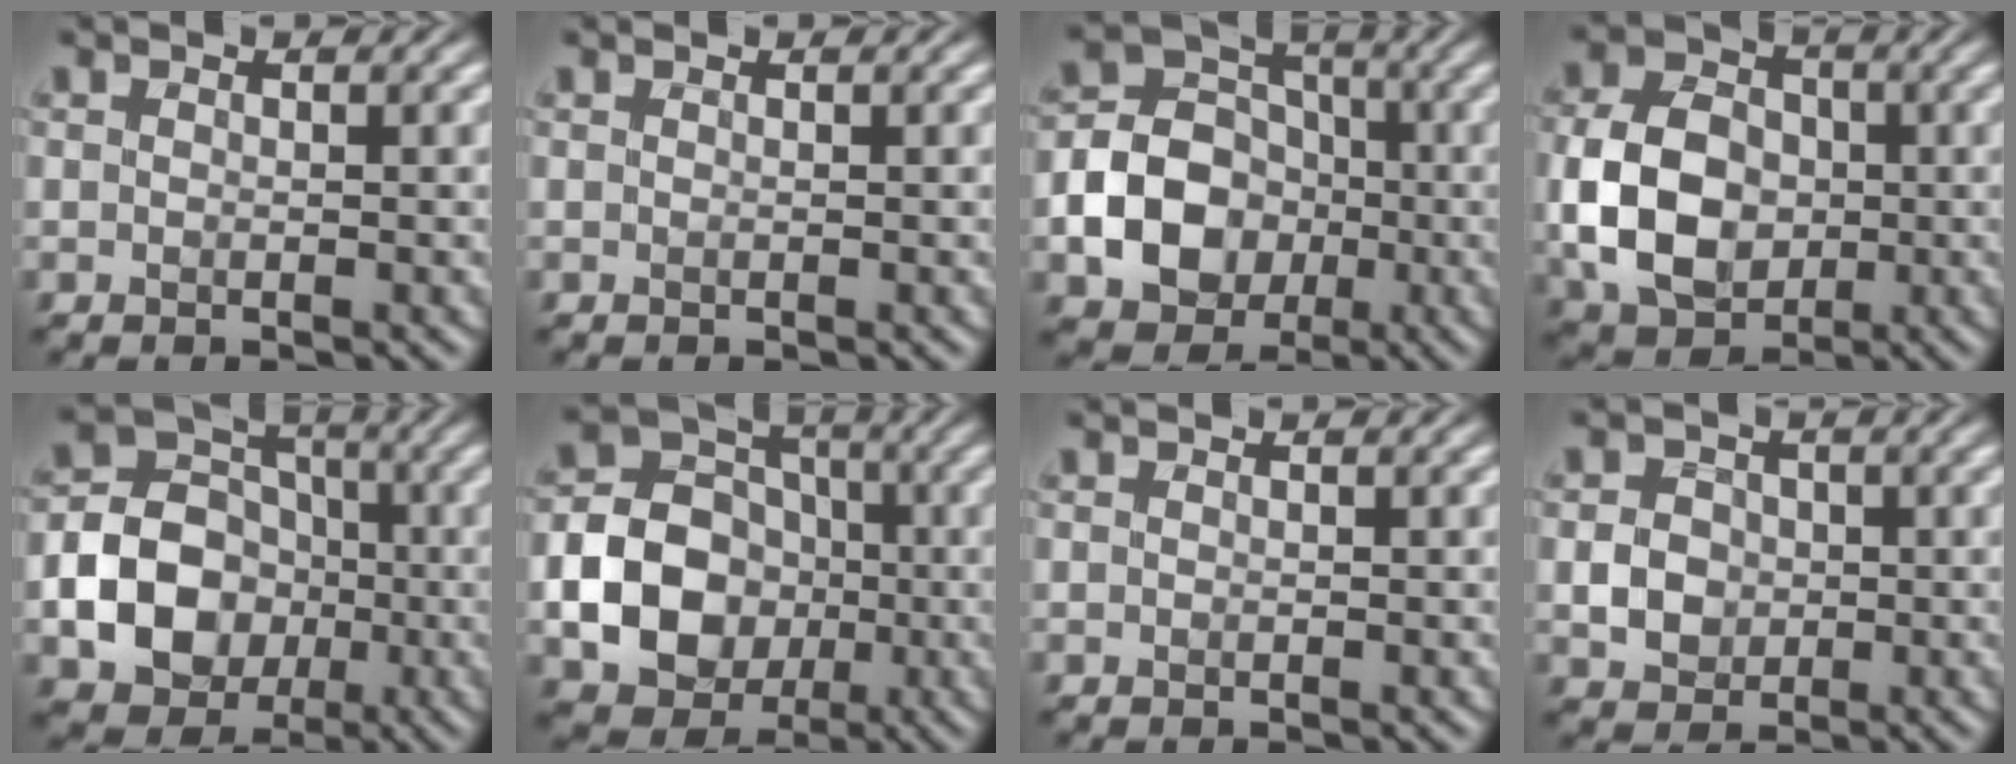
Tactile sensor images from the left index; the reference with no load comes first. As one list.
[{"total": 0.0}, {"total": 8.0, "force": [-2.2, 6.4, 4.4], "torque": [-0.067, 0.001, -0.050]}, {"total": 8.3, "force": [-1.0, 6.3, 5.3], "torque": [-0.115, 0.005, -0.024]}, {"total": 8.9, "force": [-2.2, 7.2, 4.8], "torque": [-0.073, -0.004, -0.056]}, {"total": 10.5, "force": [-2.2, 8.8, 5.2], "torque": [-0.078, -0.021, -0.062]}, {"total": 0.0}, {"total": 2.7, "force": [-0.4, 2.4, 1.2], "torque": [-0.020, 0.001, -0.008]}]